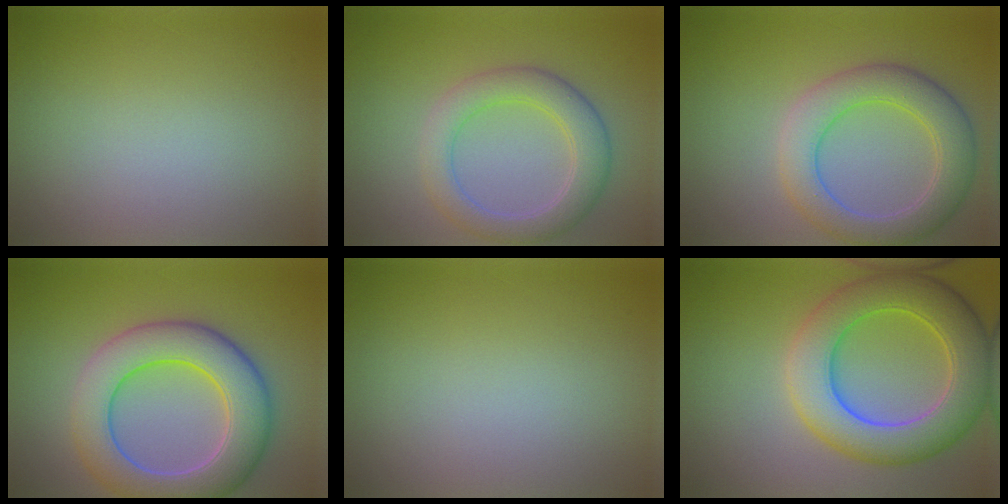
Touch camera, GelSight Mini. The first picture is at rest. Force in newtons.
{"total": 4.4, "press": 4.4, "slide": 0.1}
{"total": 5.5, "press": 5.4, "slide": 0.3}
{"total": 8.3, "press": 8.3, "slide": 0.6}
{"total": 0.0}
{"total": 7.9, "press": 7.9, "slide": 0.3}